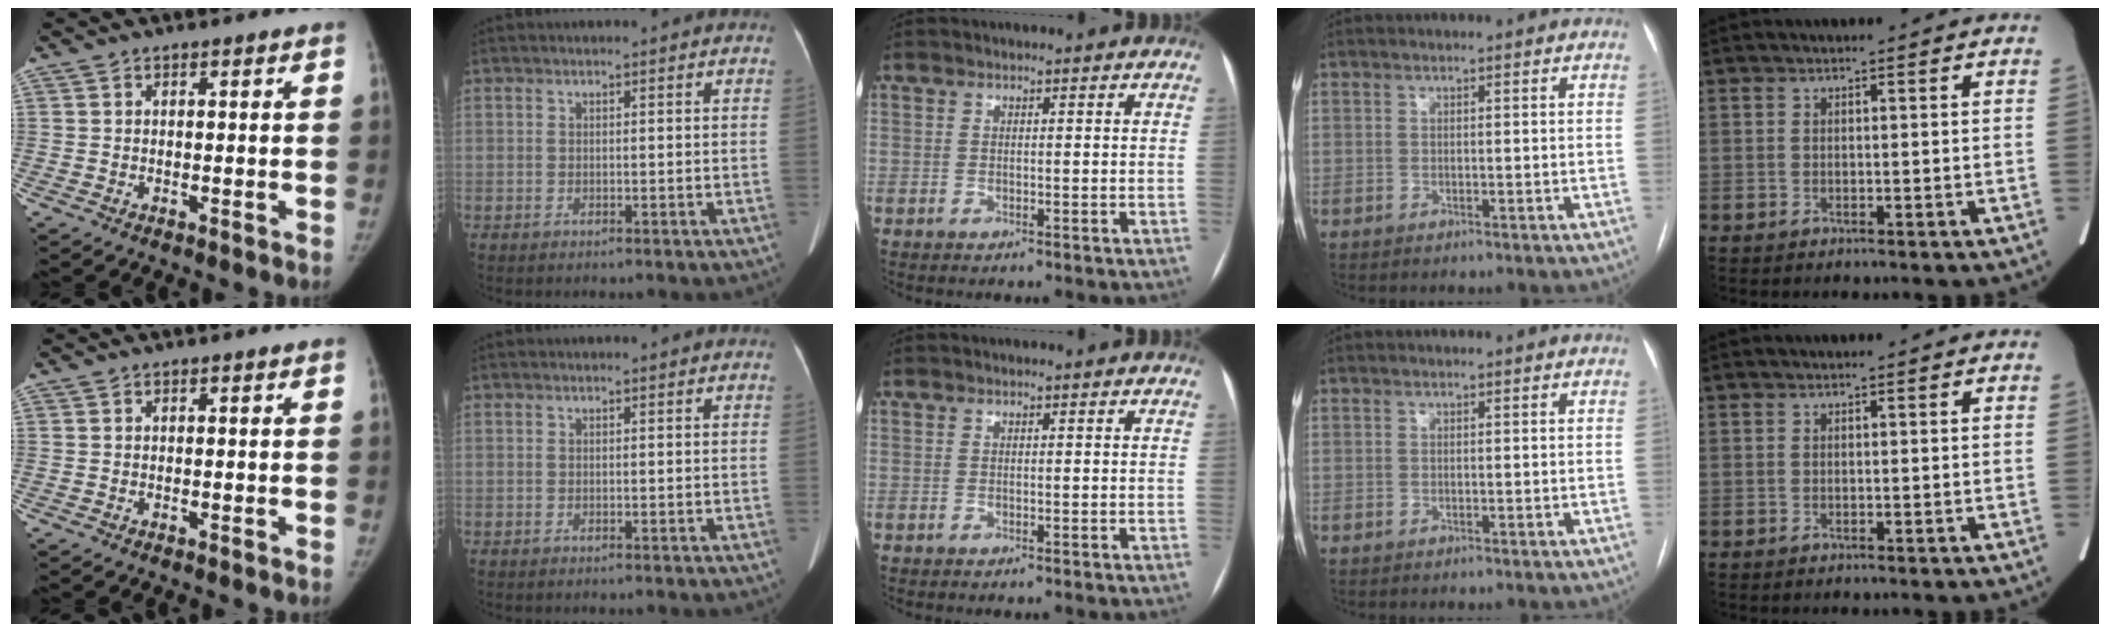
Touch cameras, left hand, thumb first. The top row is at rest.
{}